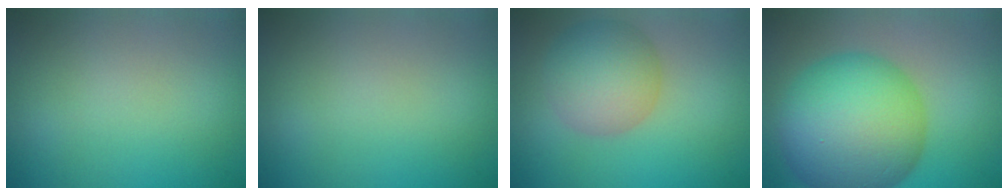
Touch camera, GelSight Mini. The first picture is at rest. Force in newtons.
{"total": 0.0}
{"total": 5.5, "press": 5.5, "slide": 0.1}
{"total": 12.8, "press": 12.8, "slide": 0.1}